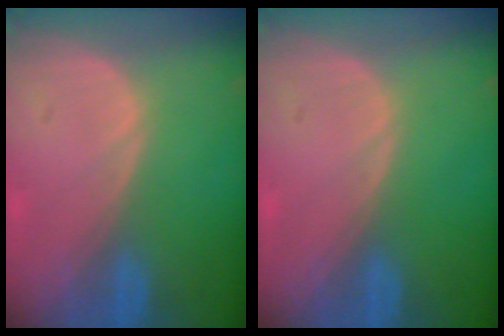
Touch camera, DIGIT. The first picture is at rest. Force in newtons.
{"total": 0.0}